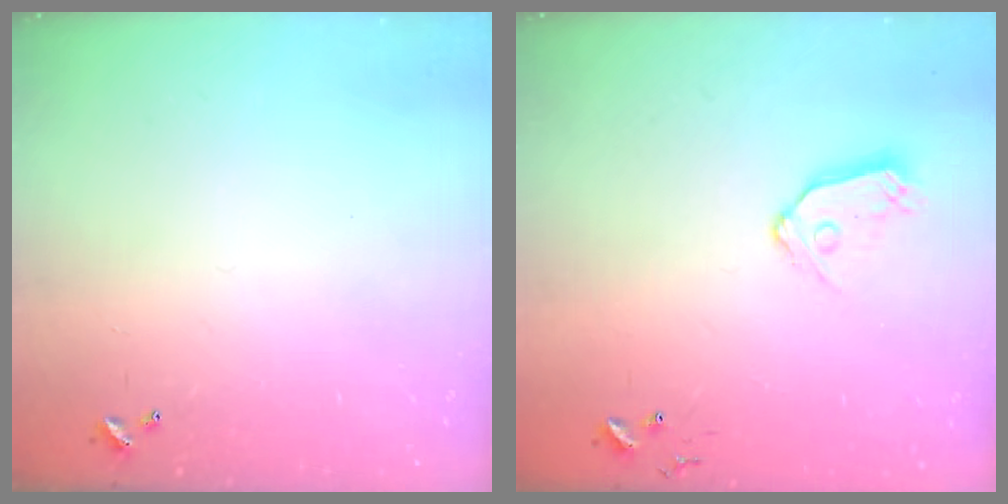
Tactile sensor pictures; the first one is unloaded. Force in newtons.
{"total": 8.0, "press": 8.0, "slide": 0.5}